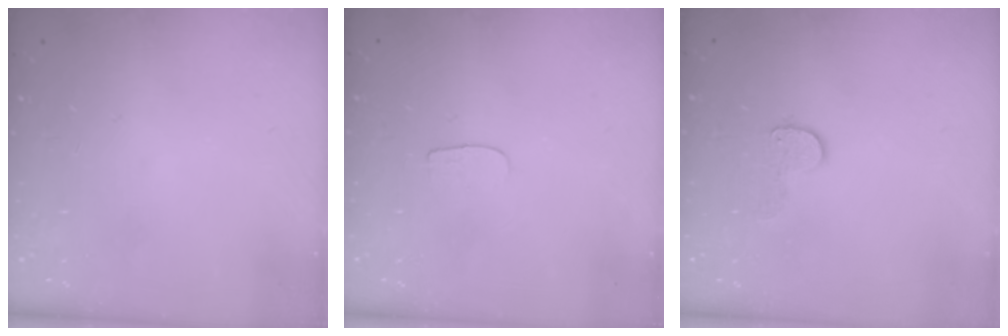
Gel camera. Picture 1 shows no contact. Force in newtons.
{"total": 3.6, "press": 3.6, "slide": 0.4}
{"total": 6.7, "press": 6.7, "slide": 0.4}